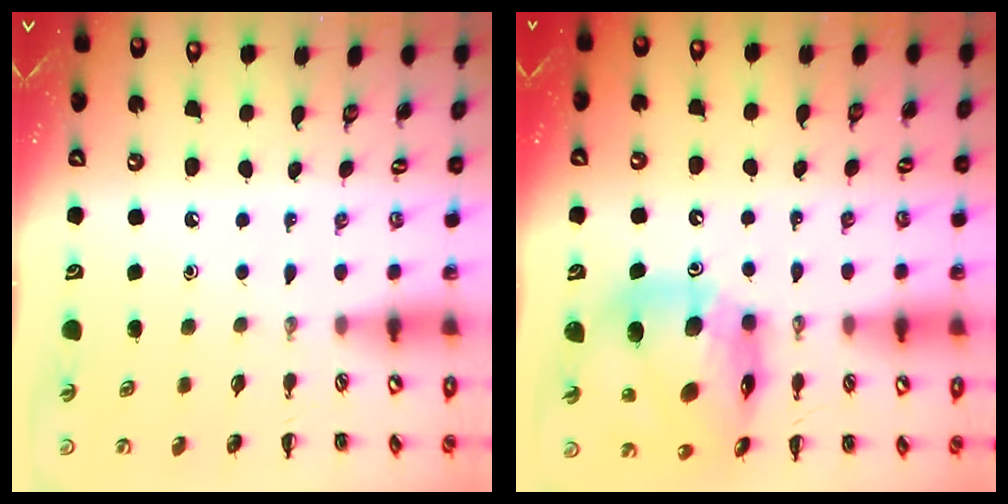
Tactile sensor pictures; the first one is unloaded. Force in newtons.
{"total": 17.1, "press": 16.3, "slide": 5.0}